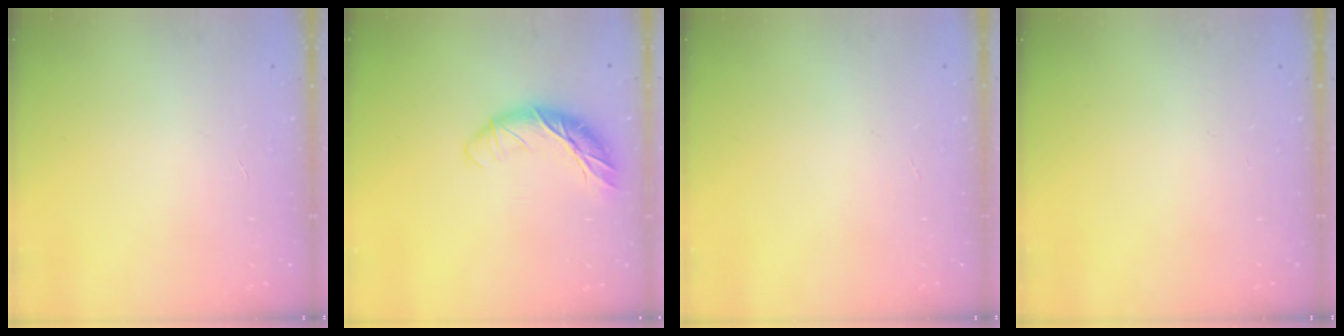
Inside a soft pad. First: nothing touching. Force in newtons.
{"total": 11.1, "press": 11.0, "slide": 1.5}
{"total": 0.0}
{"total": 0.0}